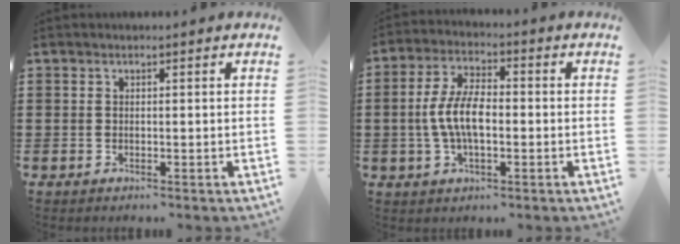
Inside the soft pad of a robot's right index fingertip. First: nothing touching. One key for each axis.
{"total": 7.7, "fx": -0.9, "fy": 3.6, "fz": 6.8, "tx": -0.156, "ty": -0.002, "tz": -0.025}